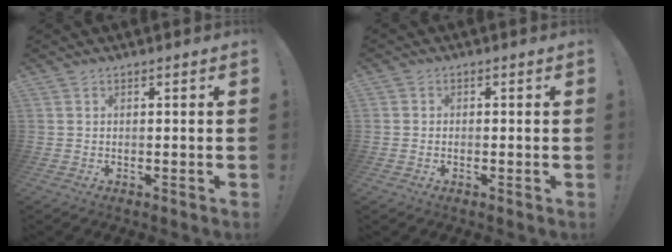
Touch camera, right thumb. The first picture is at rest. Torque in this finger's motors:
{"motor_torque": [-0.31, 1.33, -0.33, 0.70, 0.18]}